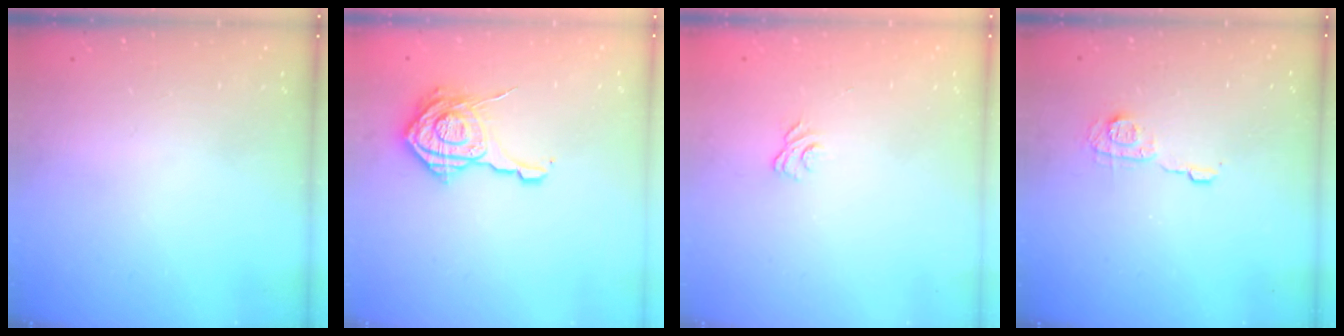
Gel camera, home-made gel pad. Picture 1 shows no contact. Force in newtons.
{"total": 15.0, "press": 15.0, "slide": 0.6}
{"total": 3.1, "press": 2.8, "slide": 1.3}
{"total": 6.8, "press": 6.8, "slide": 0.2}